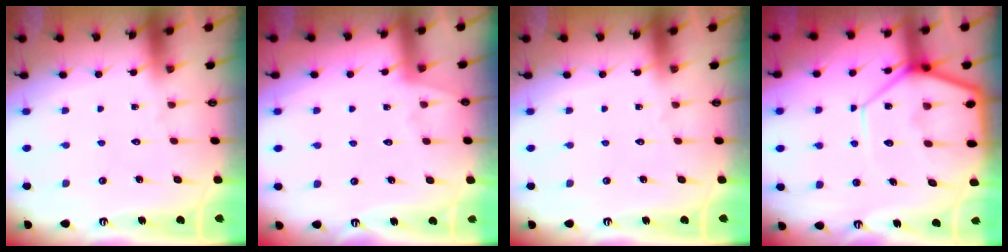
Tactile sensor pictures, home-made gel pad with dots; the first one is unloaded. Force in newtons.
{"total": 3.7, "press": 3.7, "slide": 0.4}
{"total": 0.0}
{"total": 13.6, "press": 13.5, "slide": 1.2}